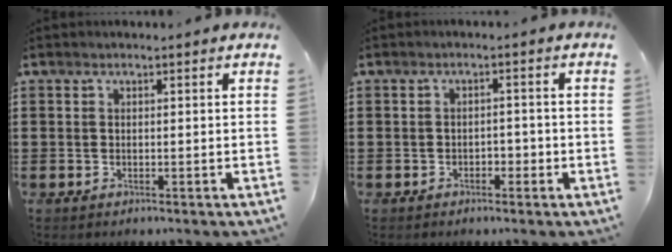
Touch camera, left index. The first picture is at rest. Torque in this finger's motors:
{"motor_torque": [0.02, 0.03, 0.11, 0.00]}